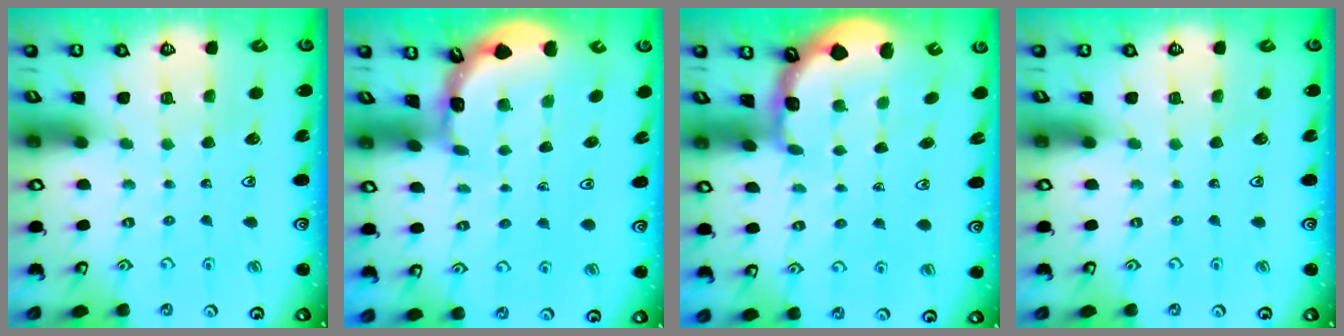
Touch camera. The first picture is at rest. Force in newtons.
{"total": 1.8, "press": 1.8, "slide": 0.1}
{"total": 1.8, "press": 1.8, "slide": 0.3}
{"total": 0.0}